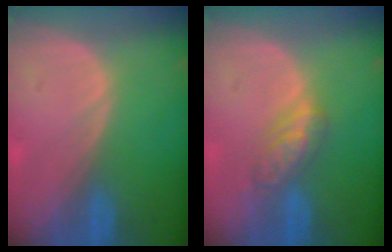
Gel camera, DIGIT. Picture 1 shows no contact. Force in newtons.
{"total": 4.5, "press": 4.5, "slide": 0.7}